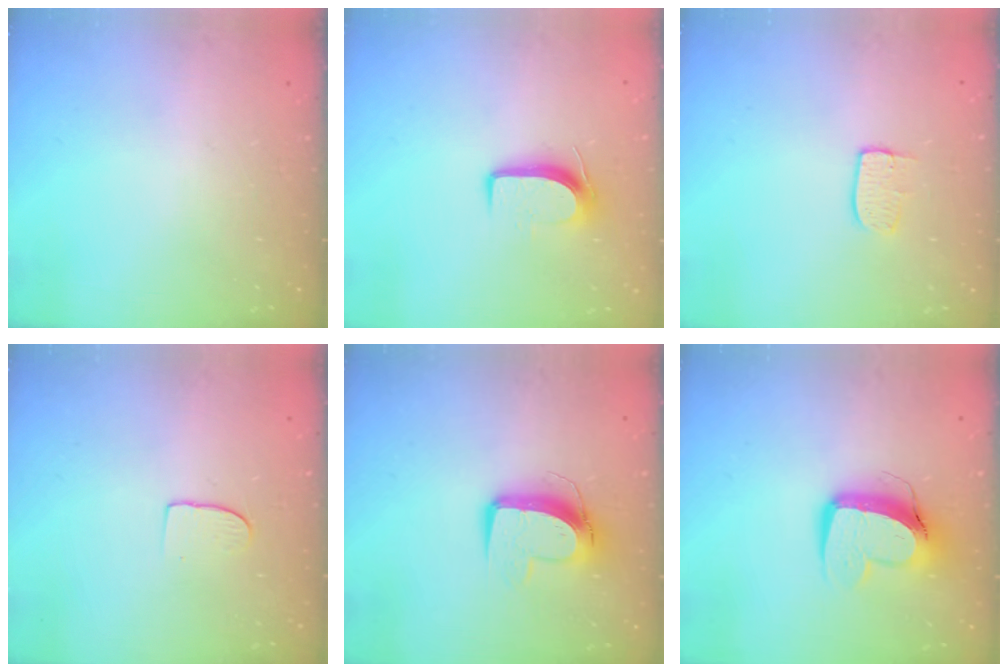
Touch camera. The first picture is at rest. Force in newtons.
{"total": 8.0, "press": 8.0, "slide": 0.9}
{"total": 5.4, "press": 5.4, "slide": 0.3}
{"total": 6.8, "press": 6.8, "slide": 0.5}
{"total": 10.6, "press": 10.6, "slide": 0.6}
{"total": 11.6, "press": 11.5, "slide": 1.3}